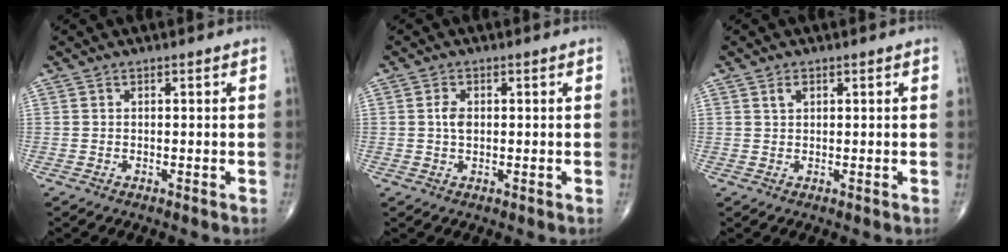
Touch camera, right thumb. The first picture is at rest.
{"total": 2.5, "force": [0.2, 1.6, 1.9], "torque": [-0.034, 0.002, 0.002]}
{"total": 1.4, "force": [0.7, 0.9, 0.9], "torque": [-0.013, 0.001, 0.013]}